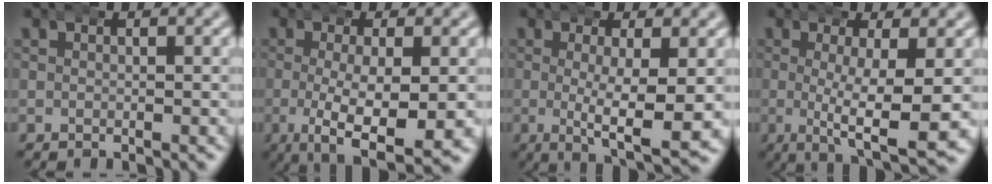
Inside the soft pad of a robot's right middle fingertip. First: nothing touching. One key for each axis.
{"total": 9.3, "fx": -3.7, "fy": 4.0, "fz": 7.6, "tx": -0.140, "ty": -0.038, "tz": -0.038}
{"total": 7.7, "fx": -1.7, "fy": 2.3, "fz": 7.2, "tx": -0.113, "ty": -0.026, "tz": -0.012}
{"total": 8.4, "fx": -2.3, "fy": 2.3, "fz": 7.7, "tx": -0.128, "ty": -0.025, "tz": -0.018}